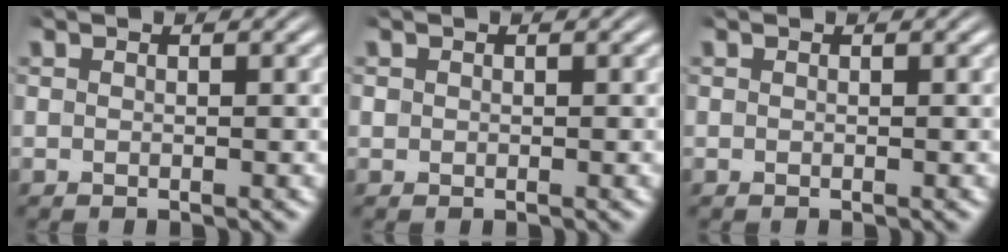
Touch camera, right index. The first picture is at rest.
{"total": 0.5, "force": [0.0, 0.5, 0.2], "torque": [-0.010, -0.002, 0.003]}
{"total": 0.0}